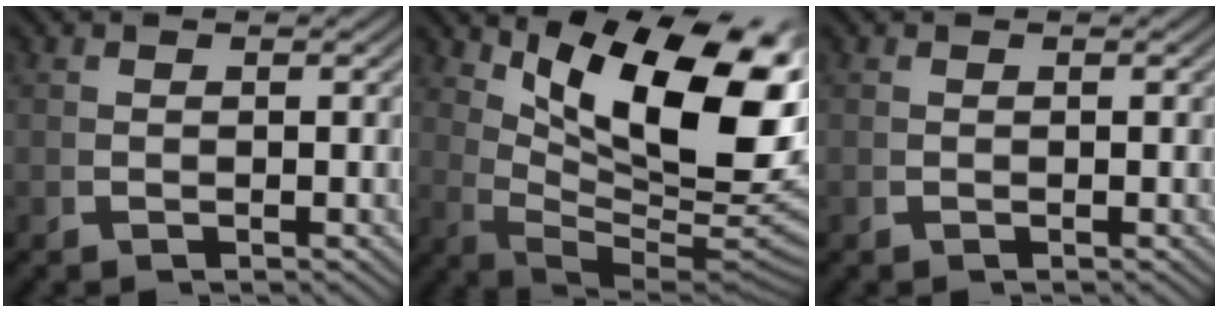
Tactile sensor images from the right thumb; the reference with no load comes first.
{"total": 17.3, "force": [1.6, 9.5, 14.3], "torque": [-0.237, -0.055, 0.058]}
{"total": 0.0}